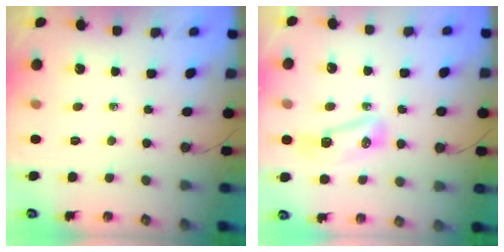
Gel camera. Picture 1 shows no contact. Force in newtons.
{"total": 8.3, "press": 8.2, "slide": 0.9}